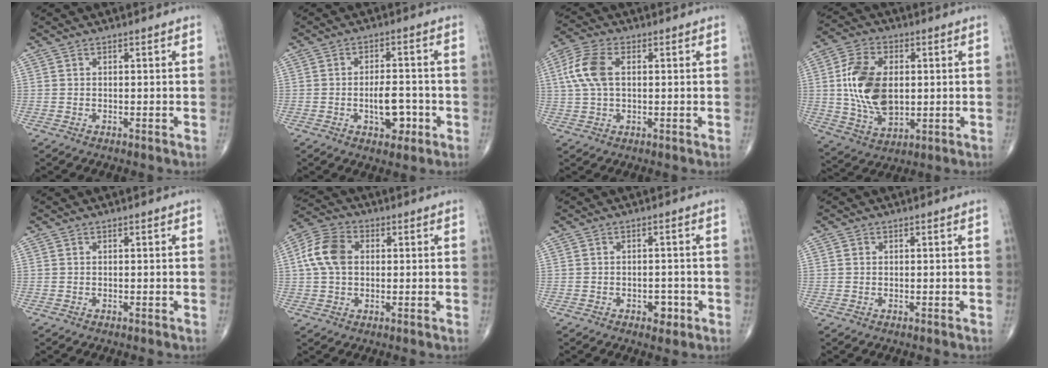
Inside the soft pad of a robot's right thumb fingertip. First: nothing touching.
{"total": 6.5, "force": [-1.9, 3.4, 5.1], "torque": [-0.065, 0.014, -0.025]}
{"total": 8.3, "force": [1.5, 4.7, 6.7], "torque": [-0.160, 0.015, 0.027]}
{"total": 14.9, "force": [1.1, 9.3, 11.7], "torque": [-0.208, -0.004, 0.026]}
{"total": 0.0}
{"total": 9.0, "force": [1.2, 6.4, 6.2], "torque": [-0.124, 0.019, 0.017]}
{"total": 2.8, "force": [-1.2, 1.8, 1.8], "torque": [-0.011, 0.005, -0.013]}
{"total": 0.6, "force": [0.1, 0.5, 0.2], "torque": [-0.001, 0.001, 0.002]}